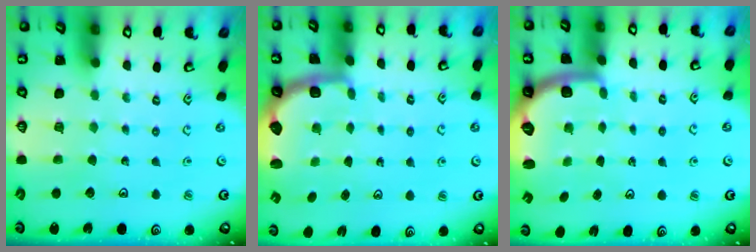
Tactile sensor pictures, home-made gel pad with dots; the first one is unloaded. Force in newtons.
{"total": 2.7, "press": 2.1, "slide": 1.7}
{"total": 1.7, "press": 1.6, "slide": 0.4}